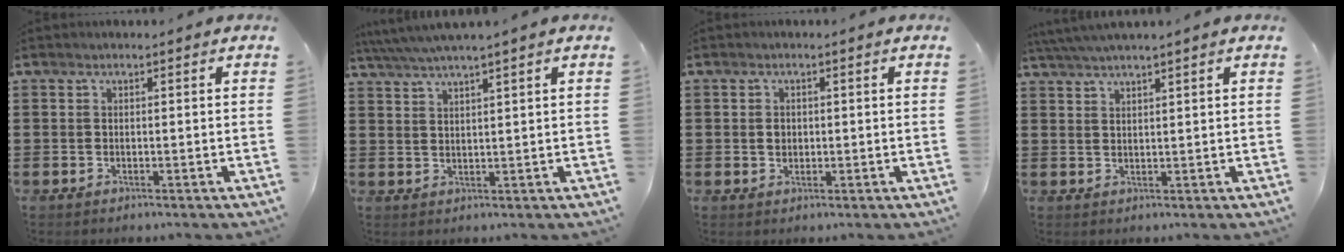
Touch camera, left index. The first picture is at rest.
{"total": 2.9, "force": [2.5, -0.6, 1.5], "torque": [-0.035, -0.003, 0.043]}
{"total": 1.5, "force": [0.2, 1.3, 0.7], "torque": [-0.017, 0.007, 0.003]}
{"total": 2.7, "force": [2.4, -0.4, 1.1], "torque": [-0.027, 0.000, 0.044]}